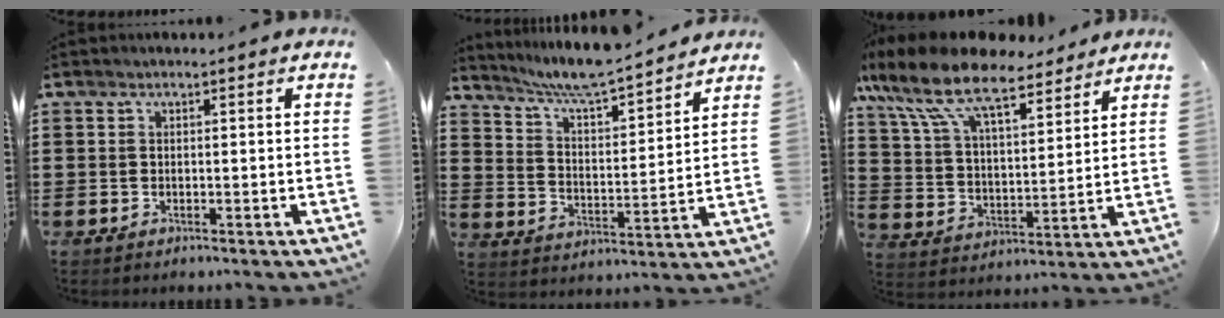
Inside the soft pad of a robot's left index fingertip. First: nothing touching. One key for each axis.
{"total": 6.5, "fx": 6.1, "fy": -0.1, "fz": 2.2, "tx": -0.070, "ty": -0.044, "tz": 0.101}
{"total": 12.0, "fx": 9.5, "fy": 3.4, "fz": 6.6, "tx": -0.162, "ty": -0.037, "tz": 0.166}